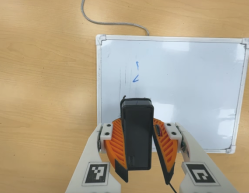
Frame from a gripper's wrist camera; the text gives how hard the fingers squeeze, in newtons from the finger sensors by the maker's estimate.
{"total": 9.5, "left": 8.8, "right": 10.1}